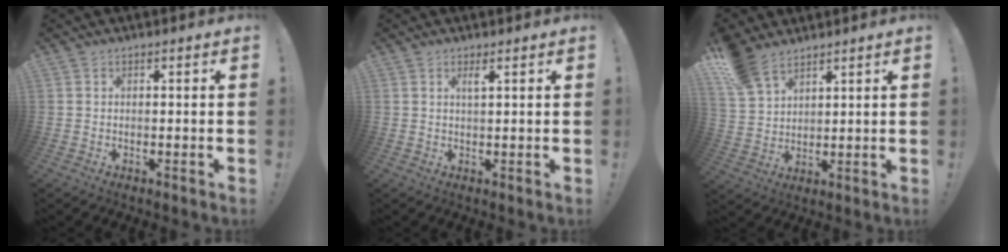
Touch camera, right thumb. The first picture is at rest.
{"total": 2.0, "force": [1.3, -0.1, 1.5], "torque": [-0.018, -0.006, 0.018]}
{"total": 9.7, "force": [7.2, 5.1, 3.9], "torque": [-0.082, -0.035, 0.148]}